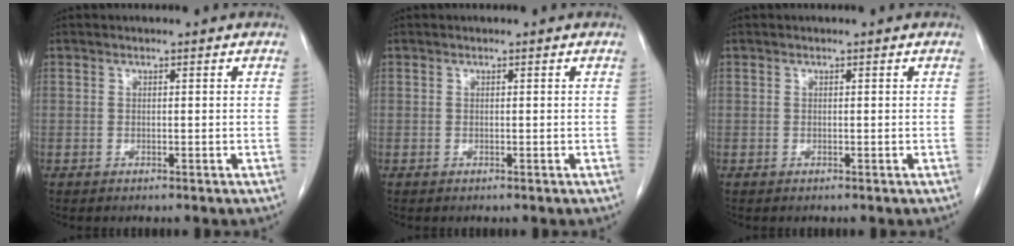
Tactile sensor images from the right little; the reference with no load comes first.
{"total": 0.0}
{"total": 0.0}